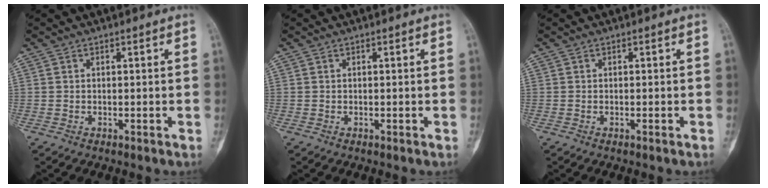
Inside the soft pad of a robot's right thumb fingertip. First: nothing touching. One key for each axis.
{"total": 0.0}
{"total": 0.0}